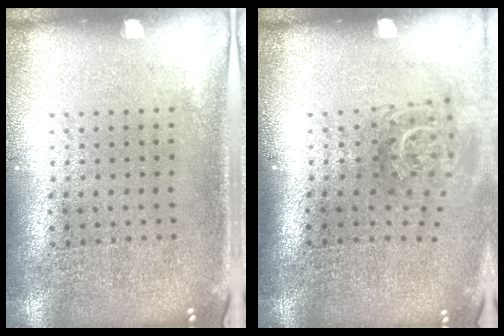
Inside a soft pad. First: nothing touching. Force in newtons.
{"total": 1.8, "press": 1.3, "slide": 1.2}